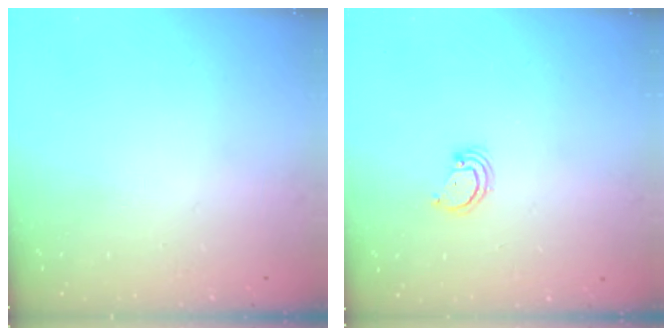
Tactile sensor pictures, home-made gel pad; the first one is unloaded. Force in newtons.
{"total": 2.5, "press": 2.5, "slide": 0.2}